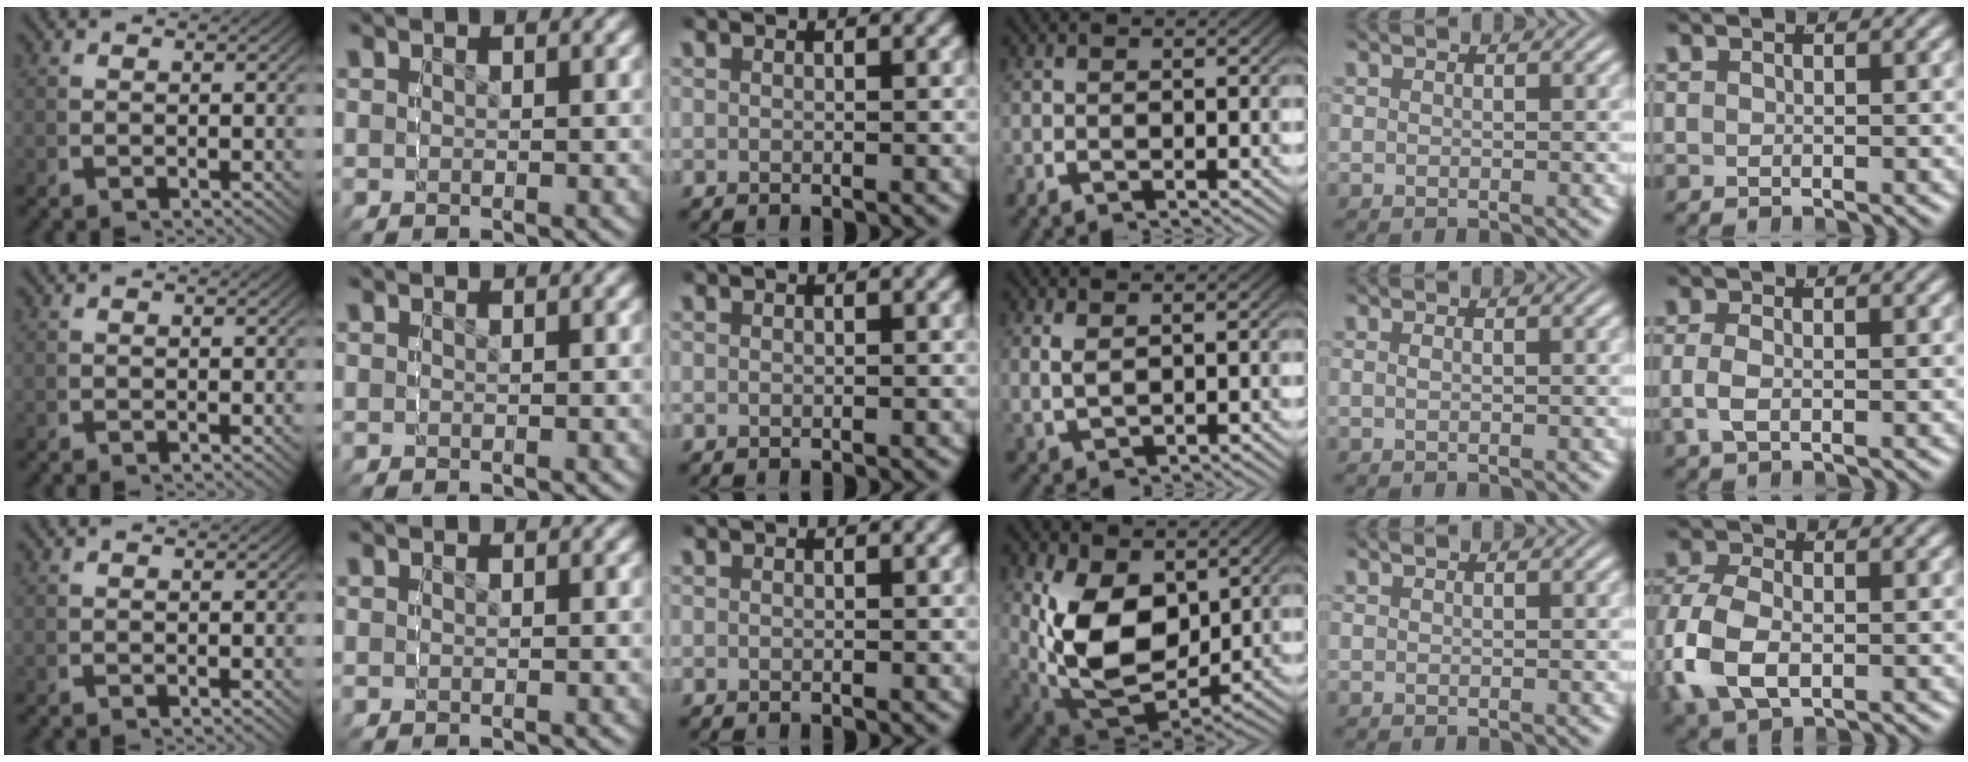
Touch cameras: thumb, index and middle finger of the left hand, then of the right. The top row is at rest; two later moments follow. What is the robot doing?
{"motion": "grasp_and_lifting", "object": "sponge"}